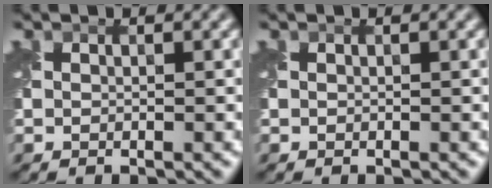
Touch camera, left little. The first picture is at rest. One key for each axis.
{"total": 0.0}